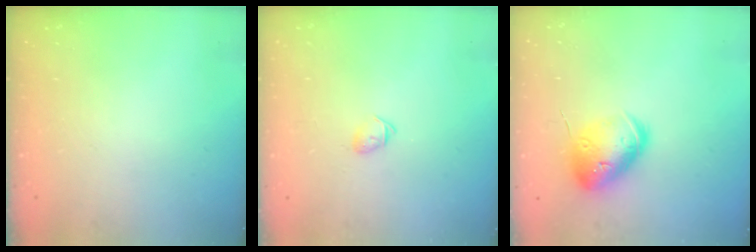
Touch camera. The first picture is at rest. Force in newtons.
{"total": 3.5, "press": 3.3, "slide": 1.0}
{"total": 16.0, "press": 15.9, "slide": 2.1}